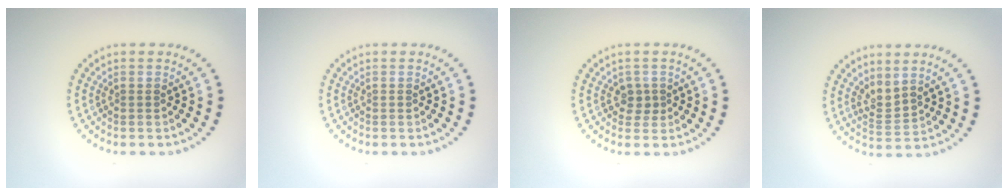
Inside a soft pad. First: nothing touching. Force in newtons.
{"total": 0.0}
{"total": 1.3, "press": 1.1, "slide": 0.7}
{"total": 2.2, "press": 1.5, "slide": 1.6}